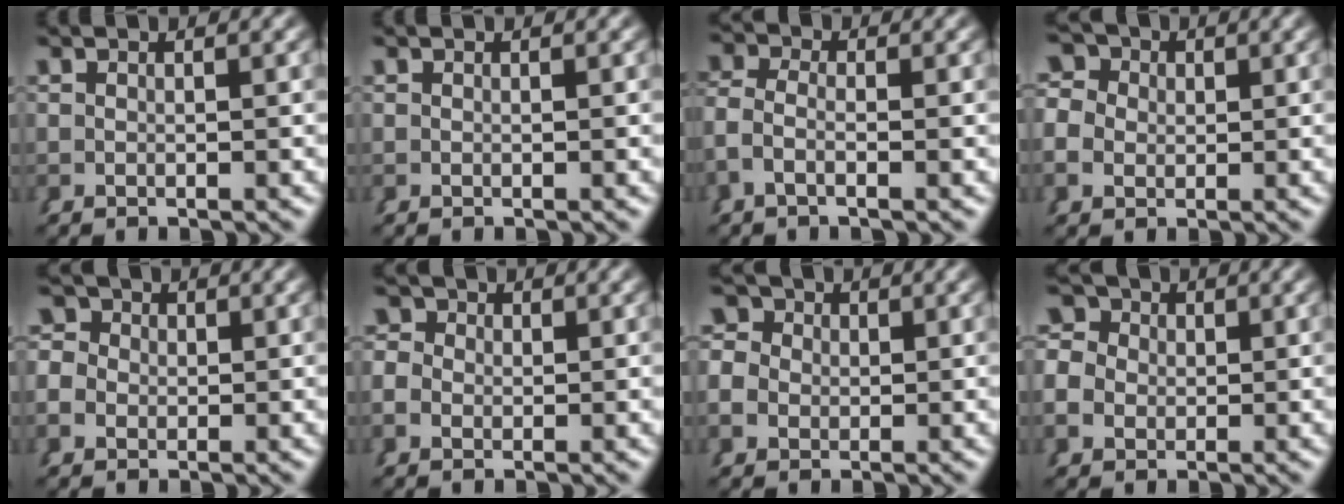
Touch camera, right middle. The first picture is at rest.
{"total": 0.0}
{"total": 3.0, "force": [-0.9, 1.8, 2.1], "torque": [-0.066, -0.011, -0.017]}
{"total": 7.2, "force": [1.9, 6.1, 3.3], "torque": [-0.068, 0.012, 0.014]}
{"total": 6.1, "force": [1.2, 5.4, 2.5], "torque": [-0.051, 0.014, 0.000]}
{"total": 4.5, "force": [0.9, 4.1, 1.8], "torque": [-0.036, 0.014, -0.005]}
{"total": 7.3, "force": [1.6, 6.4, 3.2], "torque": [-0.068, 0.013, 0.007]}
{"total": 8.2, "force": [1.7, 7.0, 3.7], "torque": [-0.079, 0.010, 0.010]}